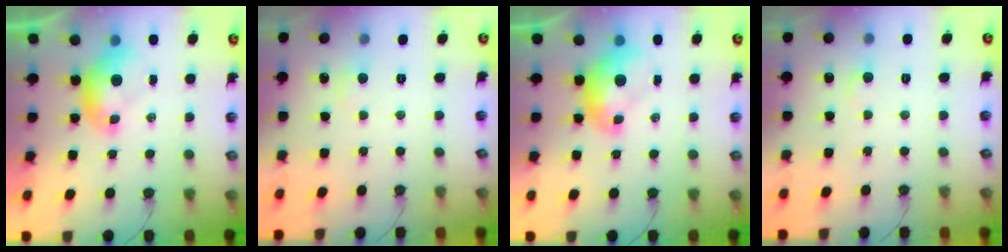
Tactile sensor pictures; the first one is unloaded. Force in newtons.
{"total": 1.7, "press": 1.6, "slide": 0.5}
{"total": 1.6, "press": 1.6, "slide": 0.3}
{"total": 1.3, "press": 1.2, "slide": 0.5}